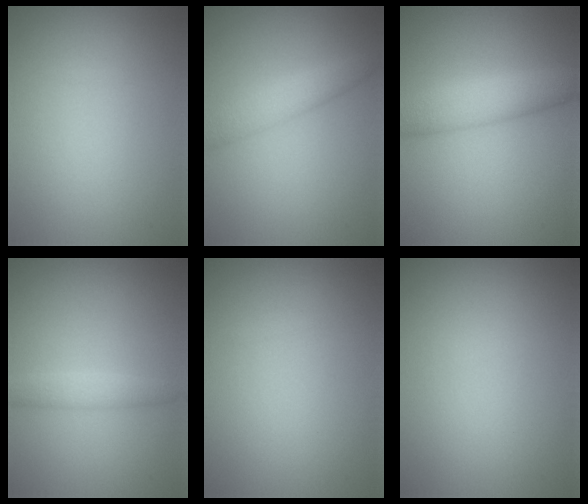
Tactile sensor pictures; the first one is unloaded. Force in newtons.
{"total": 2.7, "press": 2.7, "slide": 0.1}
{"total": 4.1, "press": 4.1, "slide": 0.1}
{"total": 1.8, "press": 1.8, "slide": 0.0}
{"total": 0.0}
{"total": 0.0}